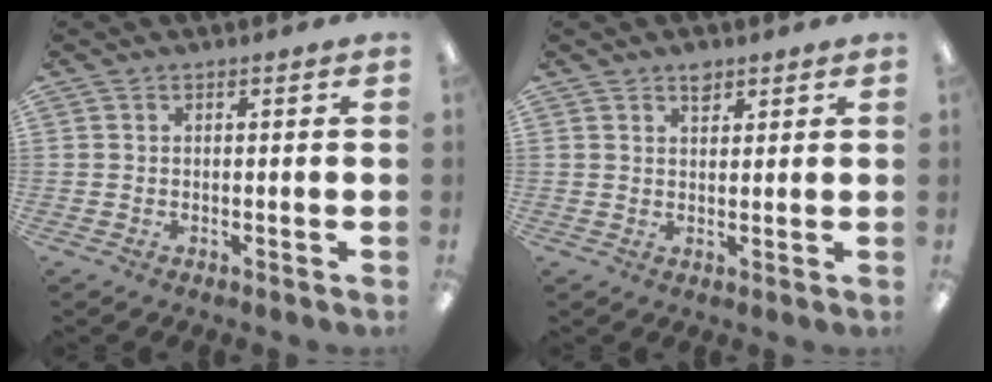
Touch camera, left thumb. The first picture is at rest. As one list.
[{"total": 2.9, "force": [2.1, 1.6, 1.3], "torque": [-0.004, -0.008, 0.033]}]